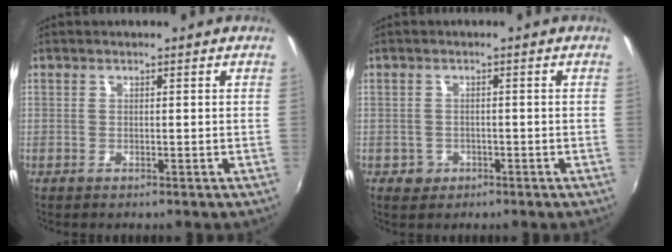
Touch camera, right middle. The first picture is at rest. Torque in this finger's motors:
{"motor_torque": [0.20, -0.14, -0.02, -0.01]}